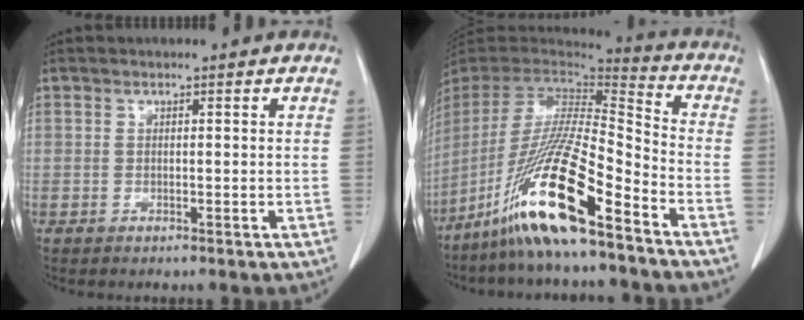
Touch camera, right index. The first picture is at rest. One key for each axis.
{"total": 19.8, "fx": -12.7, "fy": 1.0, "fz": 15.2, "tx": -0.329, "ty": -0.045, "tz": -0.245}